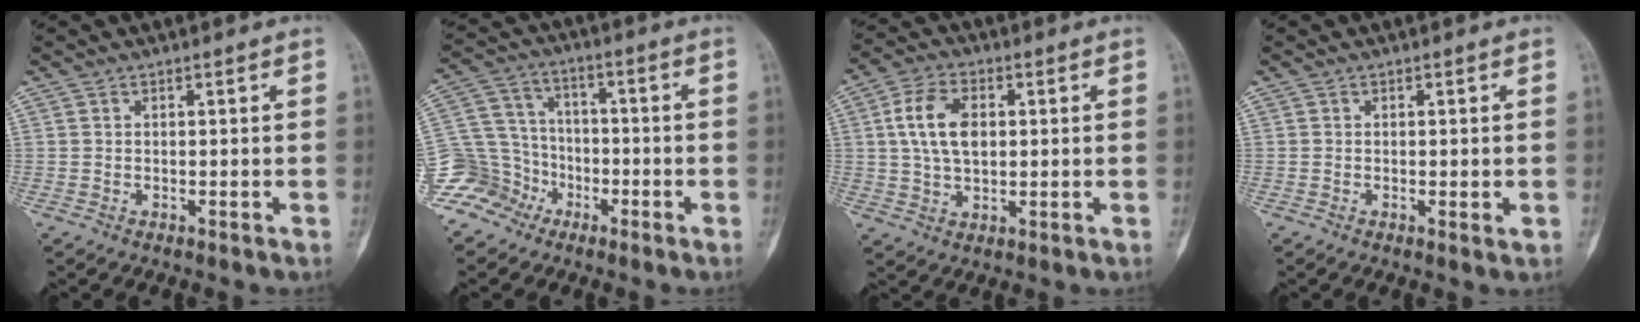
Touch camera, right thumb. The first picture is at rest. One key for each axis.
{"total": 11.4, "fx": -6.8, "fy": 9.0, "fz": 1.8, "tx": -0.018, "ty": 0.066, "tz": -0.131}
{"total": 9.6, "fx": 1.6, "fy": 5.8, "fz": 7.4, "tx": -0.130, "ty": 0.005, "tz": 0.031}
{"total": 1.5, "fx": -0.2, "fy": 0.6, "fz": 1.4, "tx": -0.015, "ty": -0.003, "tz": -0.003}